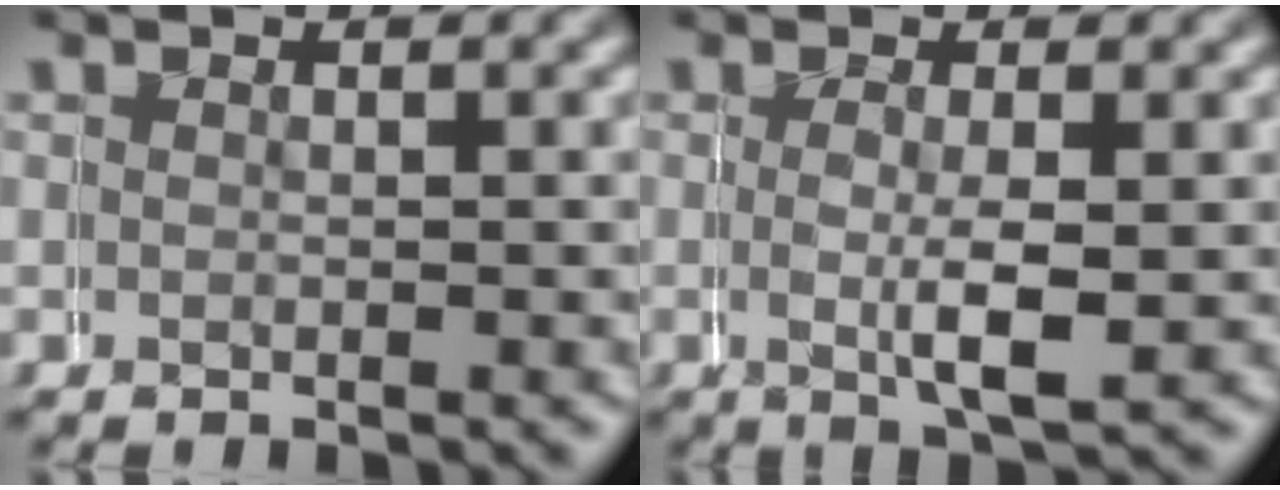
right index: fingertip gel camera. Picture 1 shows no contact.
{"total": 1.9, "force": [0.7, 0.0, 1.8], "torque": [-0.032, -0.002, 0.011]}